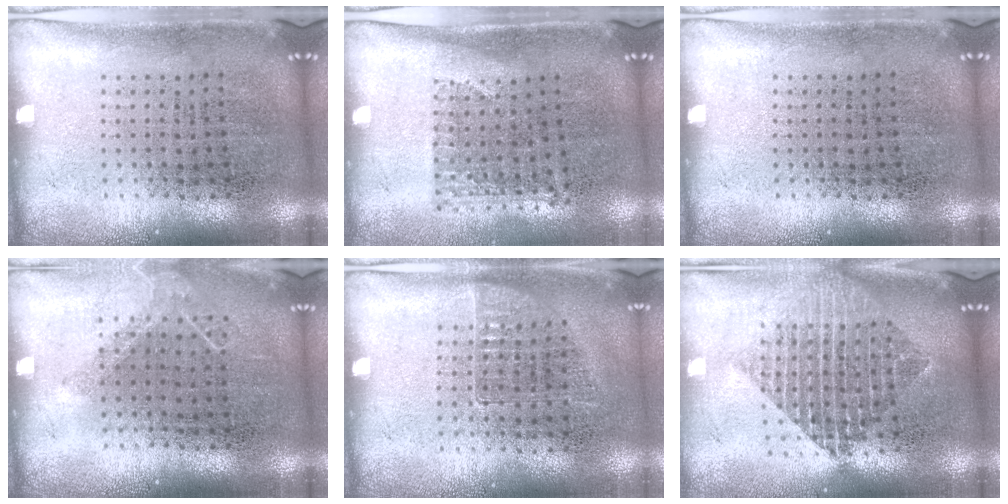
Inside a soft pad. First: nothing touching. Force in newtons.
{"total": 1.1, "press": 0.9, "slide": 0.6}
{"total": 0.0}
{"total": 0.9, "press": 0.9, "slide": 0.1}
{"total": 0.7, "press": 0.7, "slide": 0.1}
{"total": 2.0, "press": 1.6, "slide": 1.2}